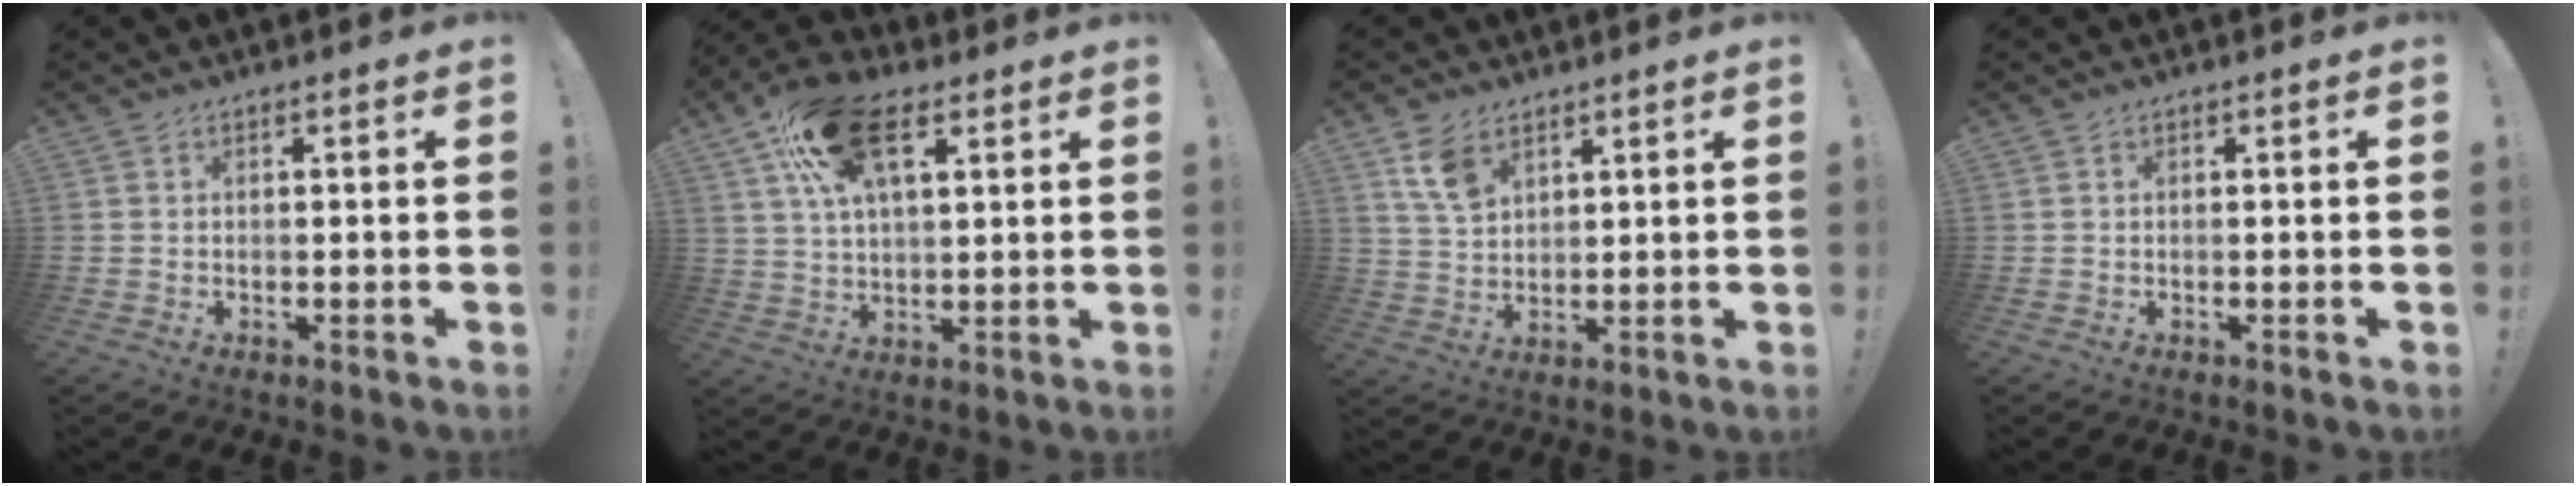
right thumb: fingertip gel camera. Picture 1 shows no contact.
{"total": 16.4, "force": [7.8, 8.5, 11.7], "torque": [-0.204, -0.010, 0.138]}
{"total": 7.7, "force": [4.8, 4.3, 4.2], "torque": [-0.074, -0.018, 0.092]}
{"total": 0.0}